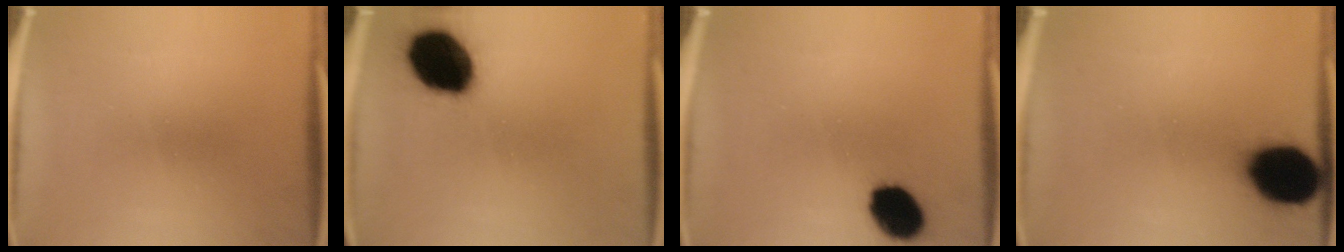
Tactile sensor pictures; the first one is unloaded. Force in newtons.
{"total": 19.2}
{"total": 10.9}
{"total": 17.1}